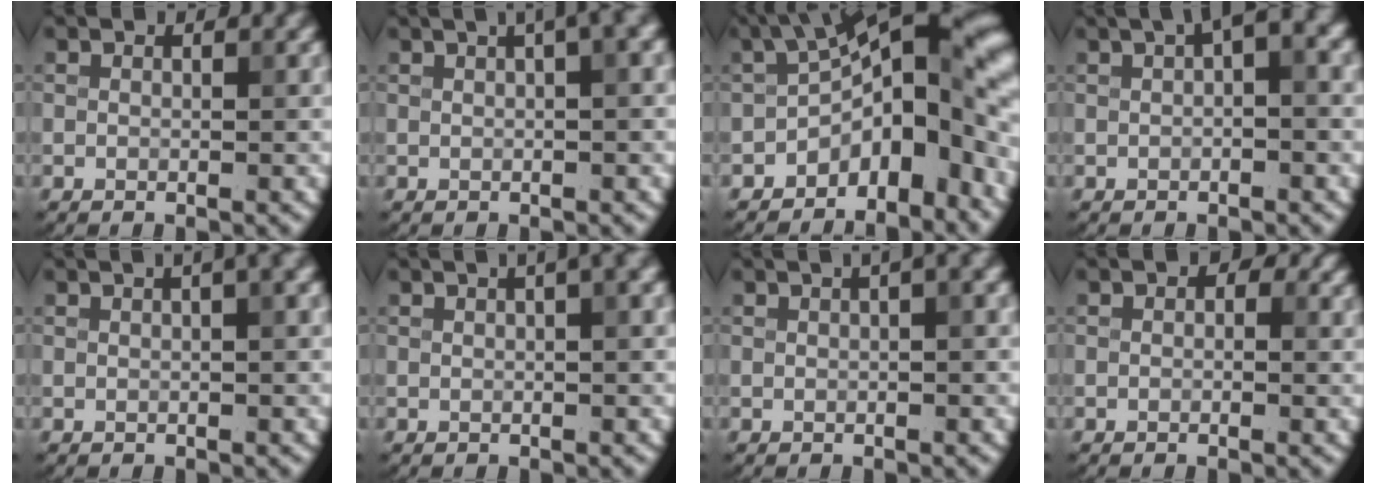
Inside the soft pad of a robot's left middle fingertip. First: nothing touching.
{"total": 5.2, "force": [2.4, 1.8, 4.3], "torque": [-0.038, 0.024, 0.018]}
{"total": 11.3, "force": [-3.3, 5.6, 9.3], "torque": [-0.104, 0.019, -0.061]}
{"total": 3.0, "force": [1.1, 0.7, 2.7], "torque": [-0.032, 0.014, 0.014]}
{"total": 3.6, "force": [1.5, 1.3, 3.0], "torque": [-0.025, 0.015, 0.008]}
{"total": 4.0, "force": [1.7, 1.5, 3.3], "torque": [-0.026, 0.016, 0.009]}
{"total": 3.2, "force": [1.3, 0.9, 2.7], "torque": [-0.028, 0.014, 0.011]}
{"total": 1.2, "force": [0.1, 0.9, 0.7], "torque": [-0.002, -0.002, -0.002]}